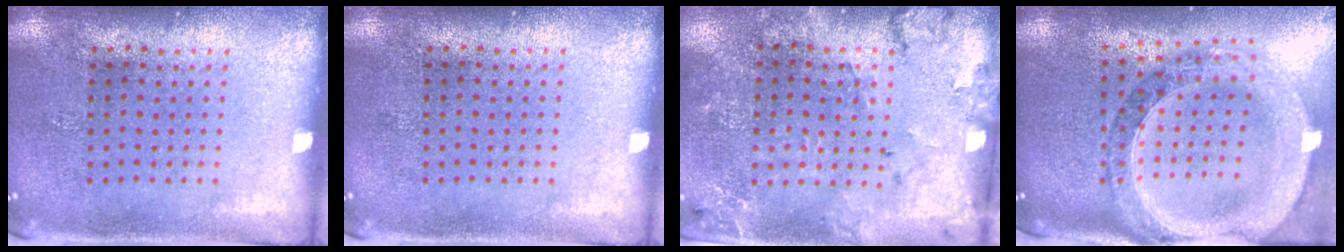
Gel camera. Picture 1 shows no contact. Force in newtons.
{"total": 0.0}
{"total": 1.8, "press": 1.7, "slide": 0.4}
{"total": 1.9, "press": 1.8, "slide": 0.7}